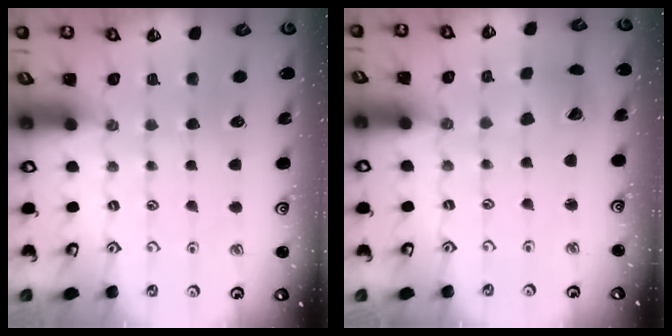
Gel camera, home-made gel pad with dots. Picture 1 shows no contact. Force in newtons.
{"total": 5.4, "press": 5.3, "slide": 0.6}